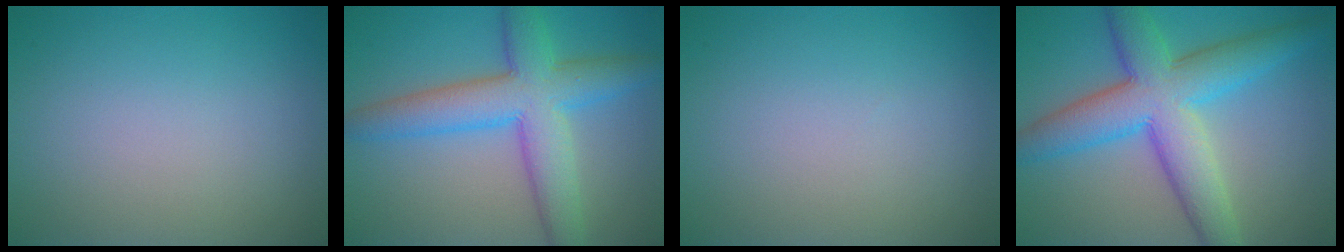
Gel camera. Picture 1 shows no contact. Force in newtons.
{"total": 7.6, "press": 7.6, "slide": 0.1}
{"total": 0.0}
{"total": 8.8, "press": 8.8, "slide": 0.2}